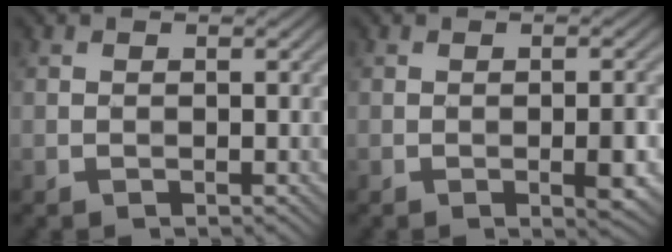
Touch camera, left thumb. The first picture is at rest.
{"total": 2.8, "force": [-0.8, 0.6, 2.6], "torque": [-0.040, 0.004, -0.012]}